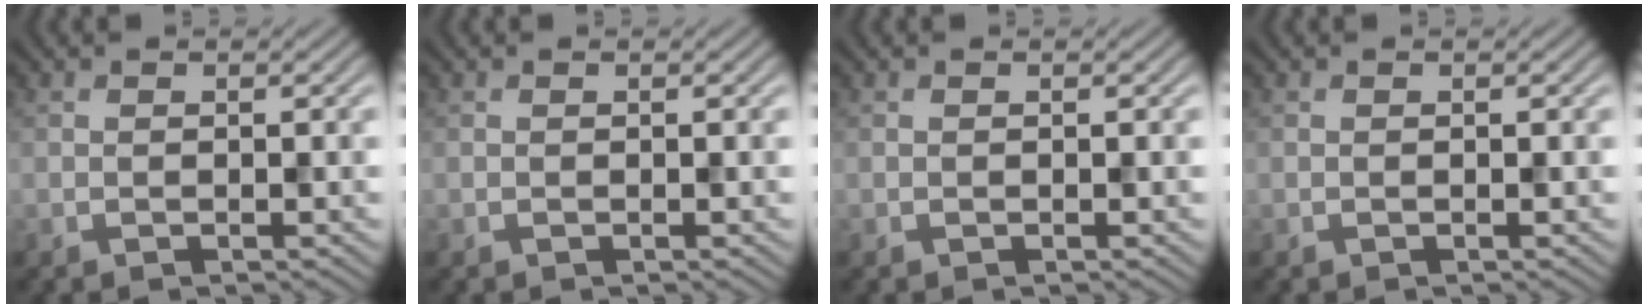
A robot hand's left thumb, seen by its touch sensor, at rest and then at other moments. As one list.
[{"total": 0.0}, {"total": 0.0}, {"total": 0.0}]